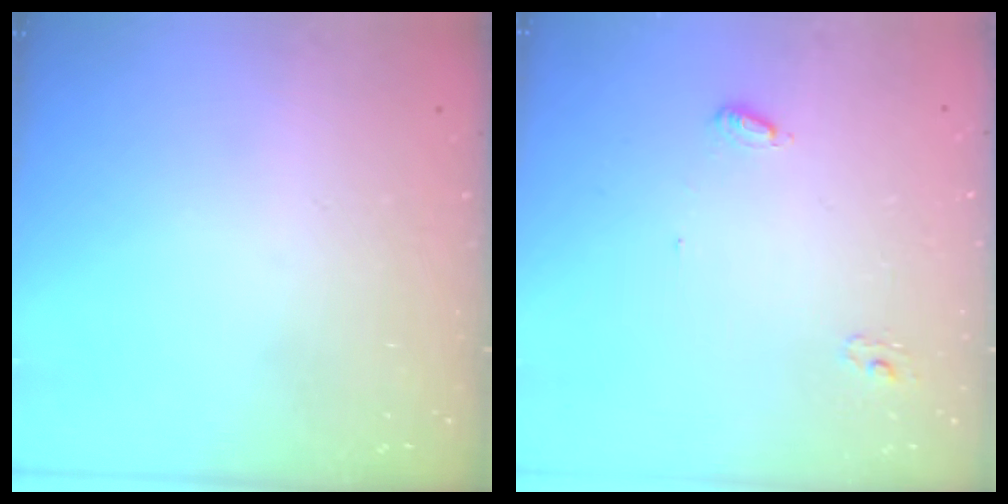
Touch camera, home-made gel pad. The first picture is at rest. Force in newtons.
{"total": 4.2, "press": 4.2, "slide": 0.3}